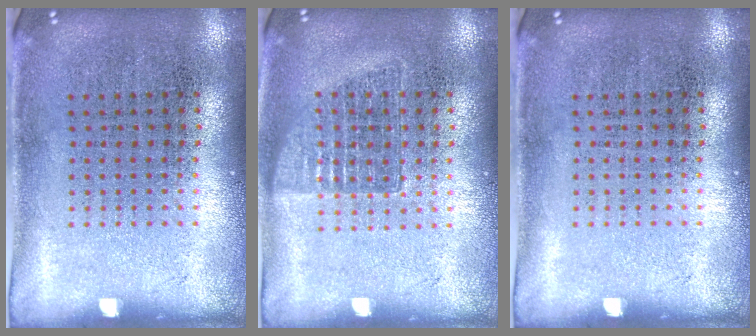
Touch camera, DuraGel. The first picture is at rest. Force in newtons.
{"total": 1.1, "press": 1.0, "slide": 0.6}
{"total": 0.0}